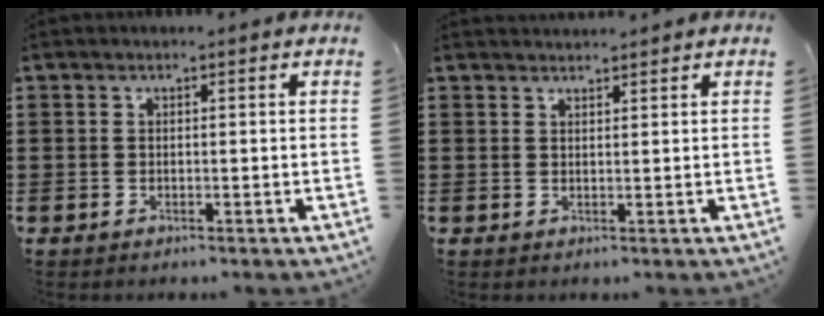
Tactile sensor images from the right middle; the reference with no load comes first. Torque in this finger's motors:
{"motor_torque": [0.00, 0.00, 0.00, 0.00]}